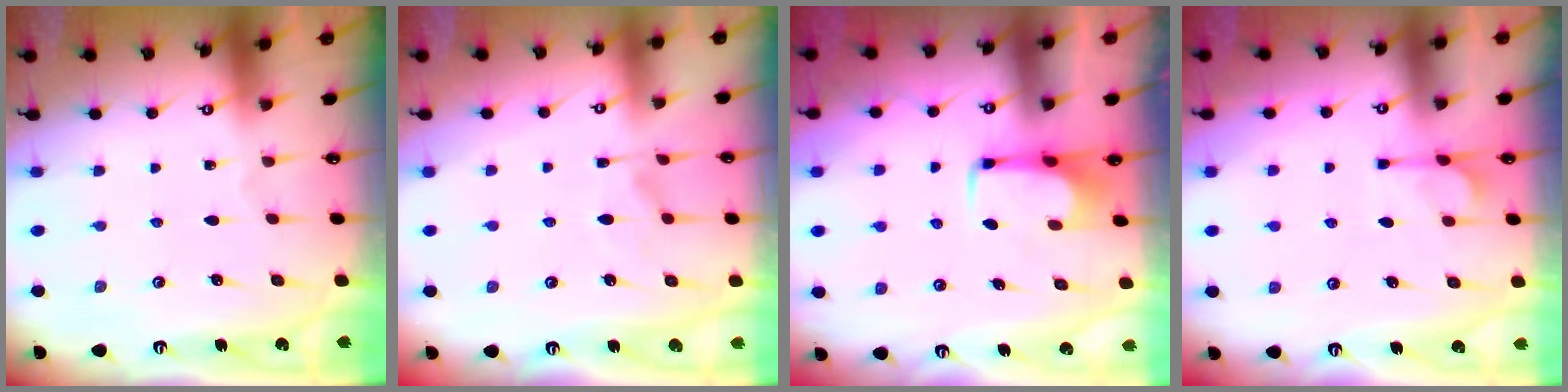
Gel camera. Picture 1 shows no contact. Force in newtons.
{"total": 6.2, "press": 6.0, "slide": 1.4}
{"total": 1.6, "press": 1.5, "slide": 0.5}
{"total": 5.6, "press": 5.4, "slide": 1.6}